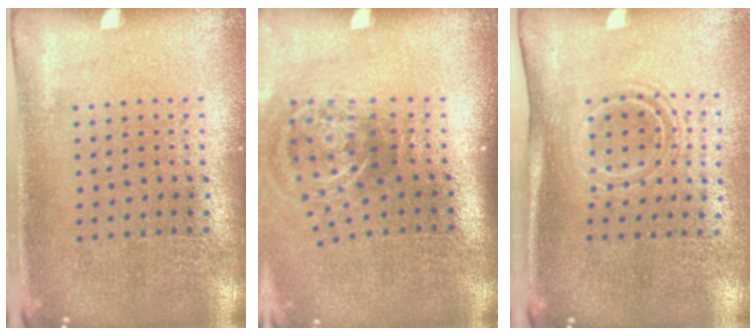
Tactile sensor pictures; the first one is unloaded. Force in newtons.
{"total": 2.2, "press": 1.4, "slide": 1.7}
{"total": 1.6, "press": 1.1, "slide": 1.2}